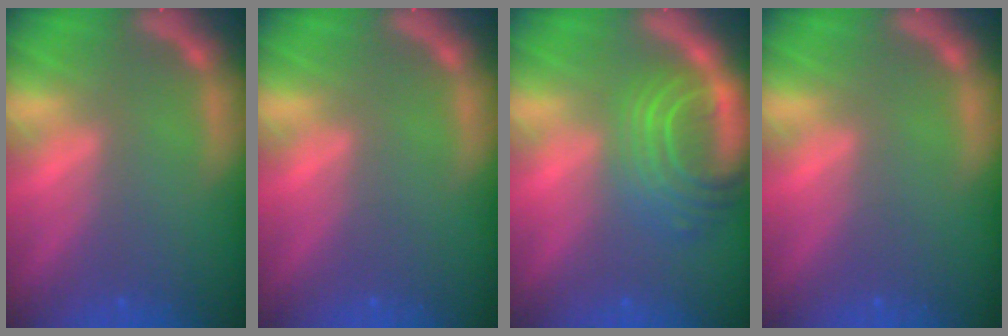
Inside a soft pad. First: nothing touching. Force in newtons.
{"total": 0.0}
{"total": 8.1}
{"total": 0.0}